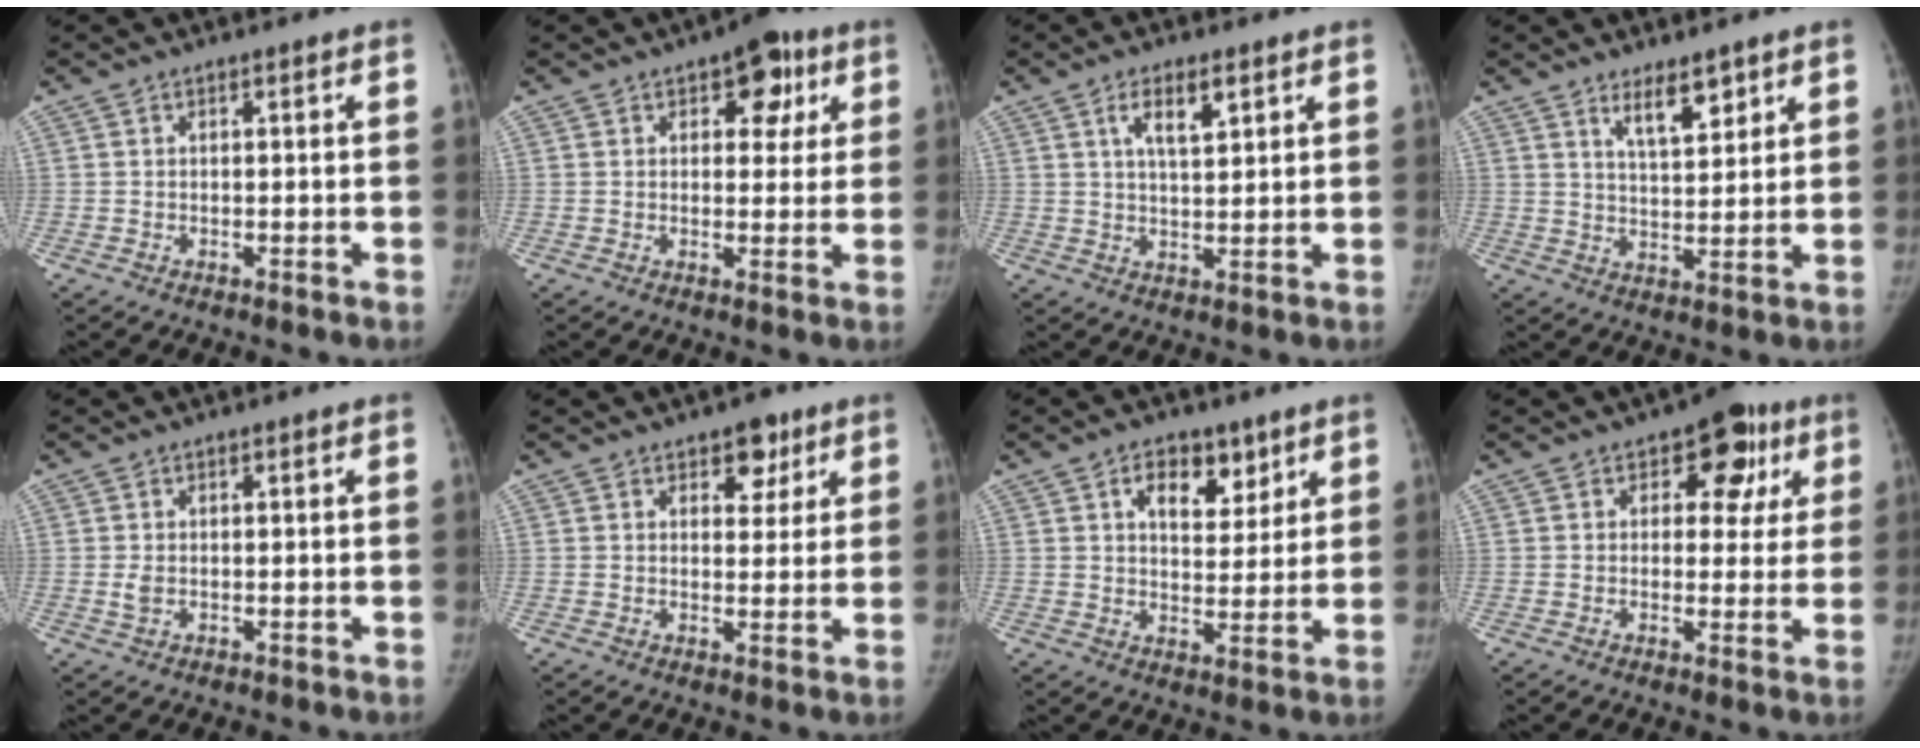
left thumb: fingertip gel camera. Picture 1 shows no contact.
{"total": 7.7, "force": [3.4, 4.6, 5.2], "torque": [-0.024, -0.006, 0.035]}
{"total": 5.8, "force": [2.9, 2.2, 4.5], "torque": [-0.070, -0.014, 0.050]}
{"total": 6.0, "force": [4.0, 2.1, 4.0], "torque": [-0.049, -0.034, 0.069]}
{"total": 1.6, "force": [-0.2, 1.1, 1.2], "torque": [-0.024, -0.003, -0.002]}
{"total": 5.0, "force": [2.8, 3.3, 2.4], "torque": [0.000, -0.013, 0.037]}
{"total": 8.3, "force": [4.4, 5.2, 4.8], "torque": [-0.038, -0.021, 0.066]}
{"total": 8.7, "force": [3.4, 5.9, 5.4], "torque": [-0.009, -0.004, 0.035]}